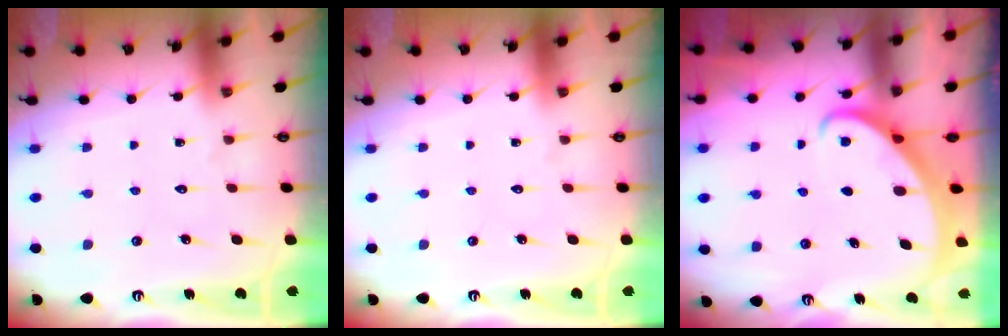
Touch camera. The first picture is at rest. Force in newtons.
{"total": 0.0}
{"total": 2.5, "press": 2.4, "slide": 0.3}